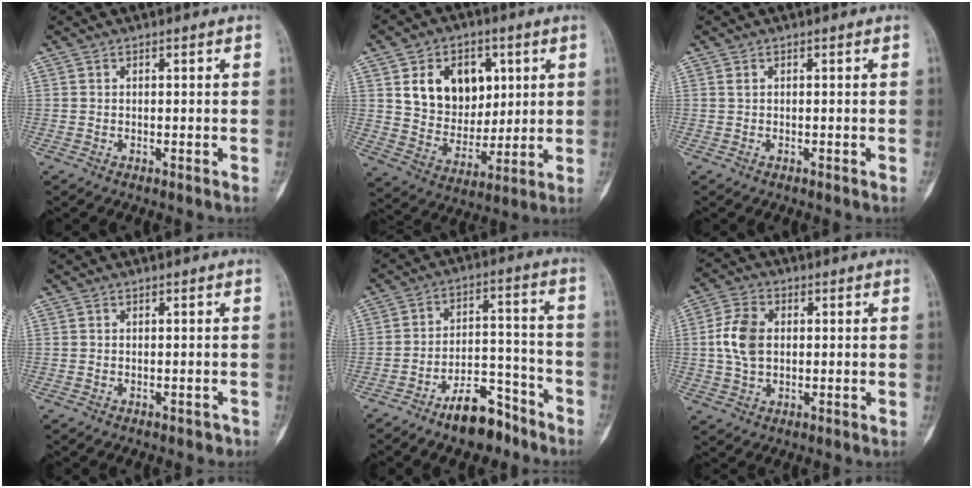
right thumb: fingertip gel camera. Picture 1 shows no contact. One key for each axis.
{"total": 15.0, "fx": 4.7, "fy": 11.1, "fz": 9.0, "tx": -0.090, "ty": -0.021, "tz": 0.090}
{"total": 0.0}
{"total": 0.8, "fx": -0.5, "fy": 0.6, "fz": 0.1, "tx": 0.002, "ty": 0.010, "tz": -0.006}
{"total": 10.6, "fx": -7.7, "fy": 4.8, "fz": 5.4, "tx": -0.067, "ty": 0.075, "tz": -0.130}
{"total": 7.9, "fx": 0.7, "fy": 5.4, "fz": 5.7, "tx": -0.113, "ty": 0.010, "tz": 0.012}